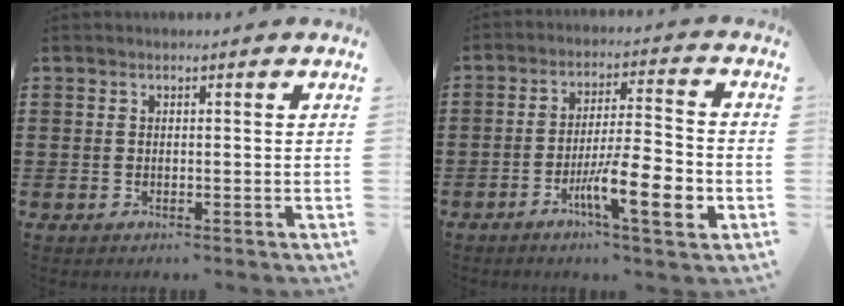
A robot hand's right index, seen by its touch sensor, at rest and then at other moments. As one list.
[{"total": 10.3, "force": [-4.4, 2.1, 9.1], "torque": [-0.159, 0.000, -0.075]}]